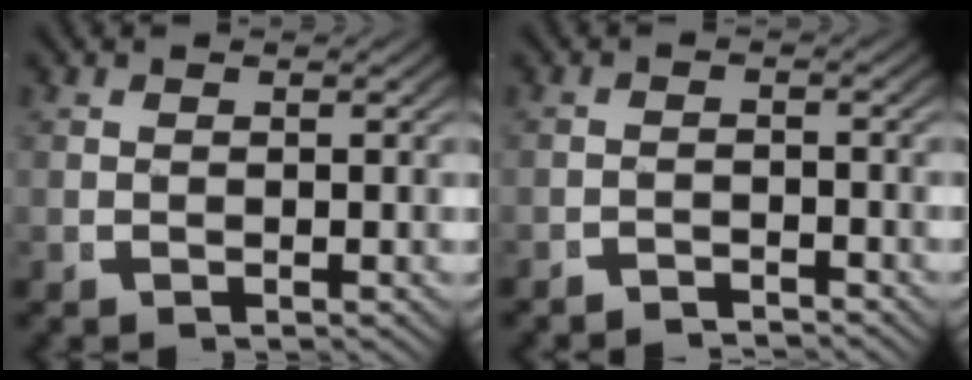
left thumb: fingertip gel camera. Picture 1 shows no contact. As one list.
[{"total": 2.2, "force": [-2.2, 0.2, 0.0], "torque": [0.005, -0.008, -0.039]}]